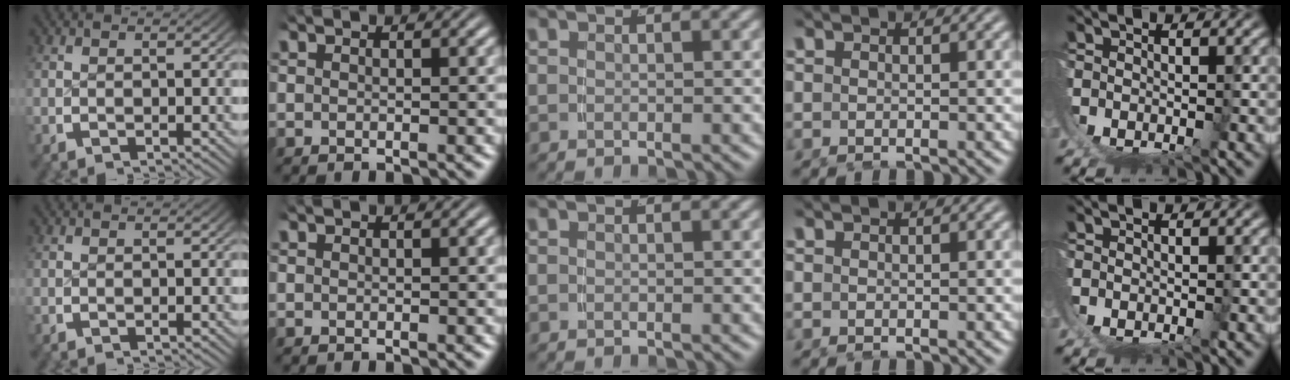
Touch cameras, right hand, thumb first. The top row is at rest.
{}